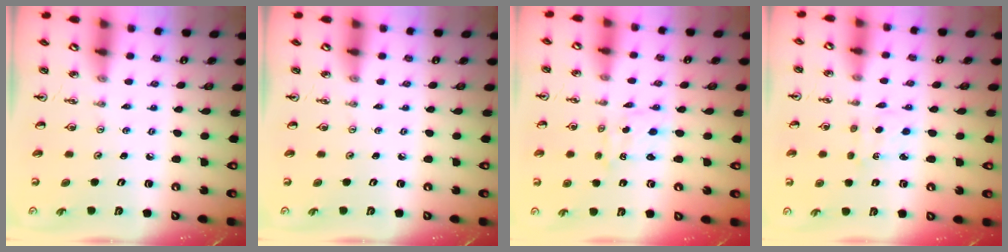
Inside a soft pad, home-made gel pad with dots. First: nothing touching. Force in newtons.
{"total": 0.0}
{"total": 0.0}
{"total": 3.2, "press": 3.2, "slide": 0.4}